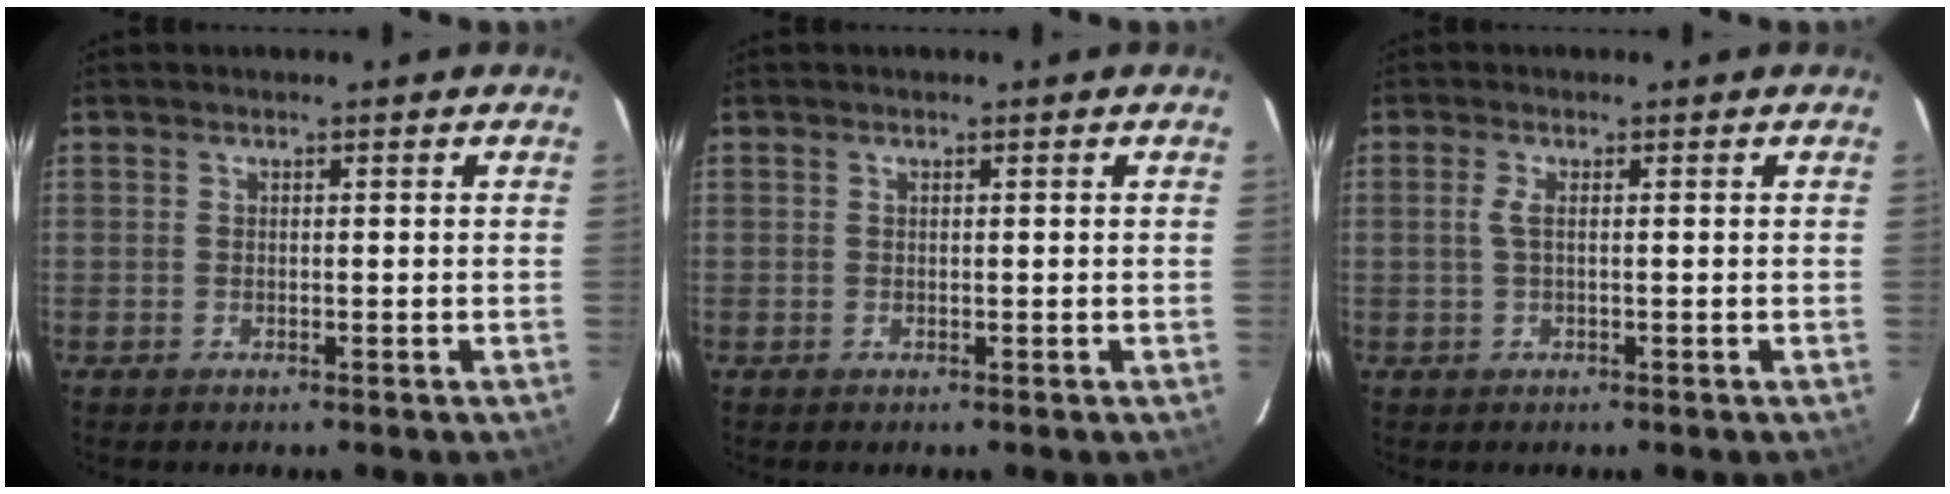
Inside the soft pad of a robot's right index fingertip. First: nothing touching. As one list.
[{"total": 0.6, "force": [0.0, -0.5, -0.4], "torque": [0.004, 0.001, 0.000]}, {"total": 1.7, "force": [0.0, 0.0, 1.7], "torque": [-0.036, 0.001, -0.003]}]